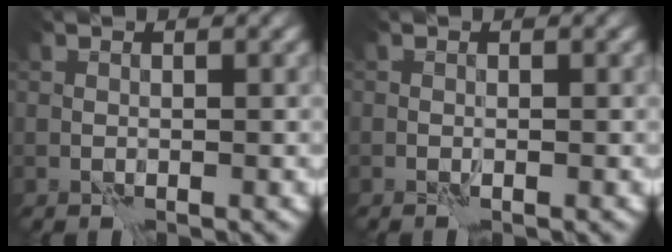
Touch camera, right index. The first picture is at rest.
{"total": 0.0}